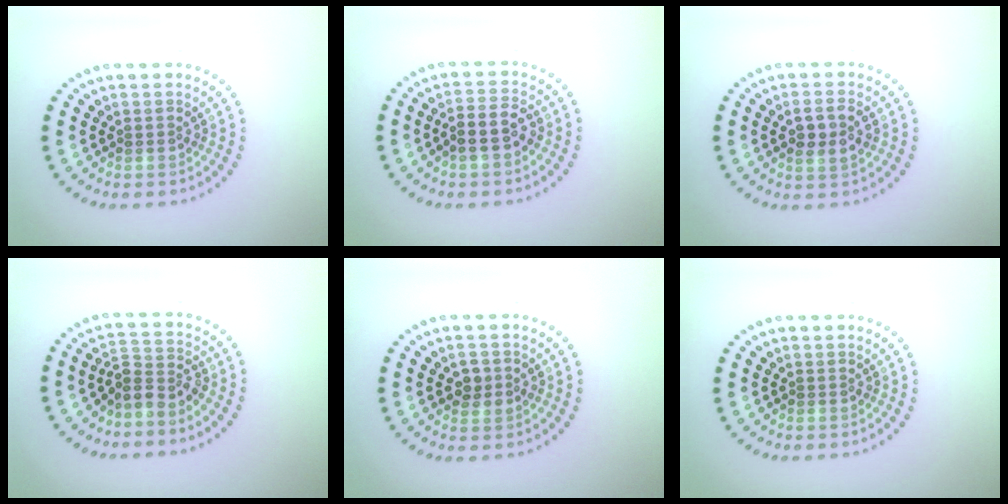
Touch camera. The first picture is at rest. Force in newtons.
{"total": 2.8, "press": 2.5, "slide": 1.3}
{"total": 2.8, "press": 2.7, "slide": 0.5}
{"total": 2.7, "press": 2.0, "slide": 1.9}
{"total": 1.9, "press": 1.9, "slide": 0.2}
{"total": 0.0}